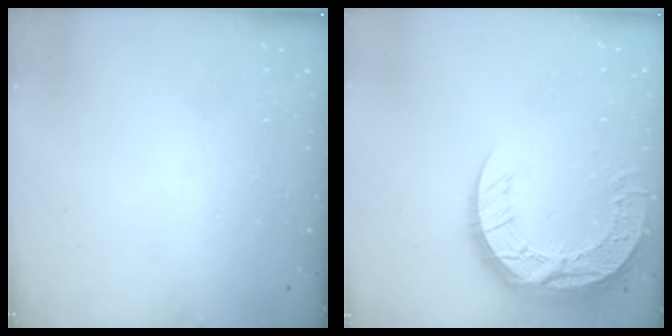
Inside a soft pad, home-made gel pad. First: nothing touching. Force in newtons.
{"total": 15.6, "press": 15.6, "slide": 1.1}